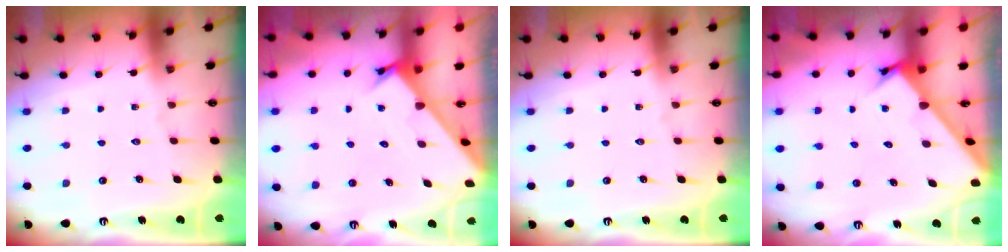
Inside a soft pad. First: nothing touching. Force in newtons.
{"total": 2.4, "press": 2.4, "slide": 0.1}
{"total": 0.0}
{"total": 2.8, "press": 2.8, "slide": 0.3}